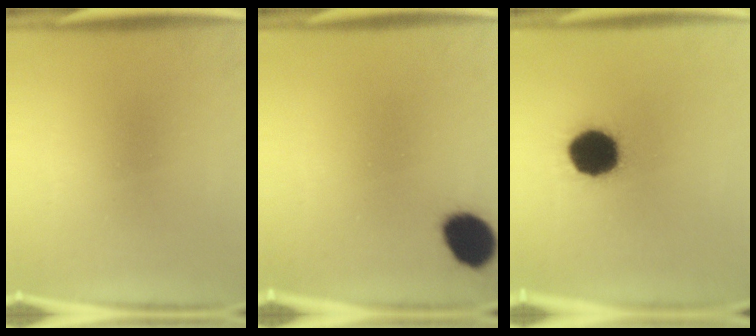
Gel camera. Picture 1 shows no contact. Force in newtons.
{"total": 6.6}
{"total": 16.0}